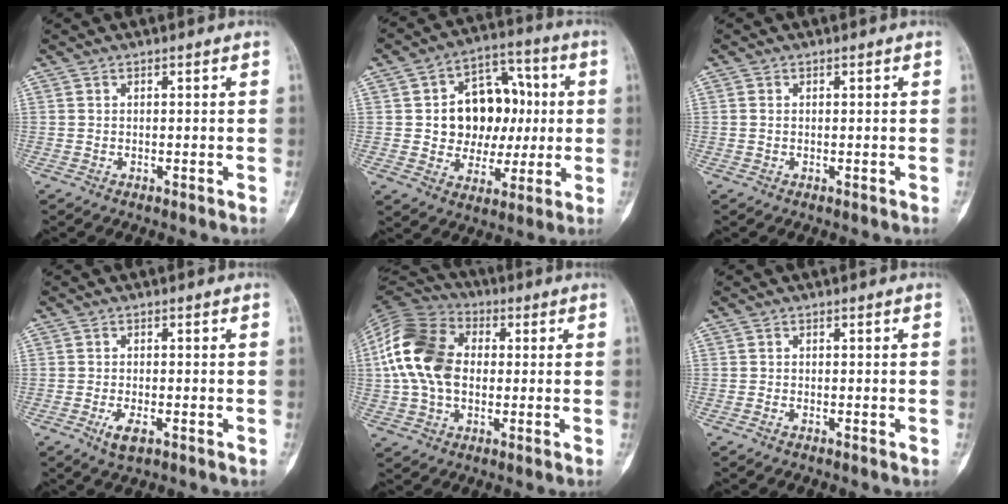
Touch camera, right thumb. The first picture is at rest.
{"total": 15.7, "force": [1.3, 12.0, 10.1], "torque": [-0.092, 0.024, 0.026]}
{"total": 0.6, "force": [0.1, 0.4, 0.4], "torque": [-0.010, 0.000, 0.001]}
{"total": 3.5, "force": [-1.5, 1.5, 2.8], "torque": [-0.052, -0.004, -0.024]}
{"total": 16.5, "force": [1.1, 11.6, 11.6], "torque": [-0.215, 0.021, 0.010]}
{"total": 0.6, "force": [-0.4, 0.3, 0.4], "torque": [-0.004, 0.000, -0.009]}